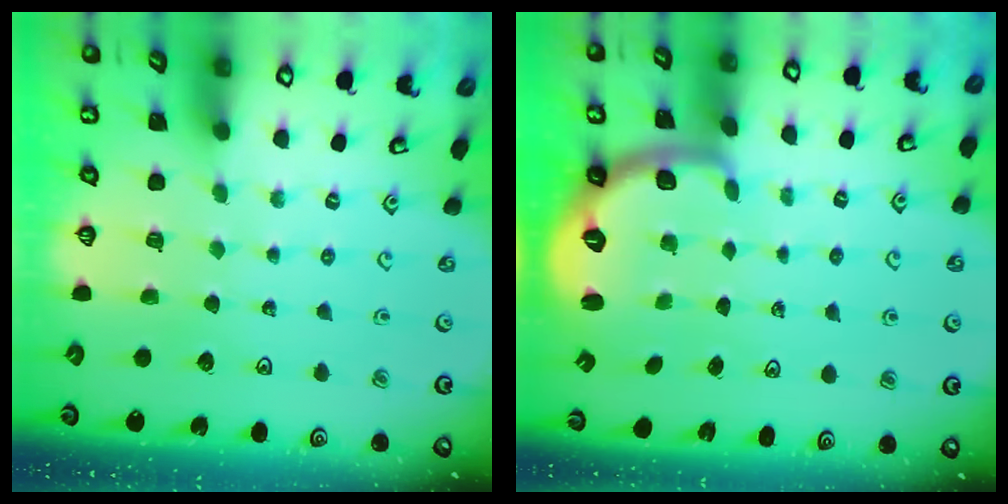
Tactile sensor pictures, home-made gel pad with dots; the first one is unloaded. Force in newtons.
{"total": 2.5, "press": 1.9, "slide": 1.6}